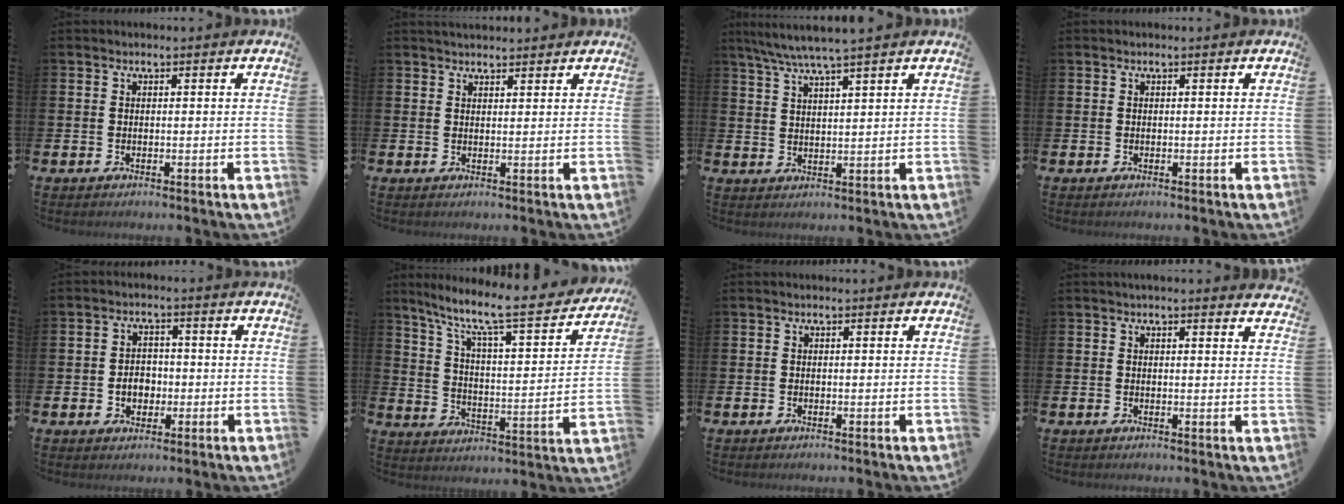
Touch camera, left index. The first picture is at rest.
{"total": 2.2, "force": [2.2, 0.4, 0.2], "torque": [0.005, -0.009, 0.038]}
{"total": 5.2, "force": [4.6, -0.5, 2.4], "torque": [-0.060, -0.016, 0.083]}
{"total": 0.0}
{"total": 3.4, "force": [-0.7, 2.8, 1.9], "torque": [-0.023, -0.002, -0.022]}
{"total": 9.3, "force": [7.9, 1.2, 4.6], "torque": [-0.108, -0.065, 0.123]}
{"total": 0.0}
{"total": 1.7, "force": [1.7, -0.2, 0.1], "torque": [0.001, -0.011, 0.030]}